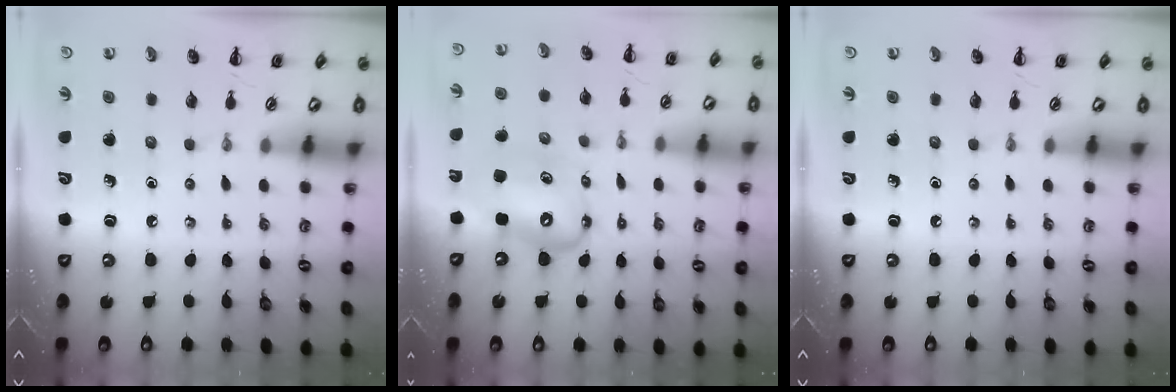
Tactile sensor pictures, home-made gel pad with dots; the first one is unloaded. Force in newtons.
{"total": 11.9, "press": 11.4, "slide": 3.1}
{"total": 0.0}